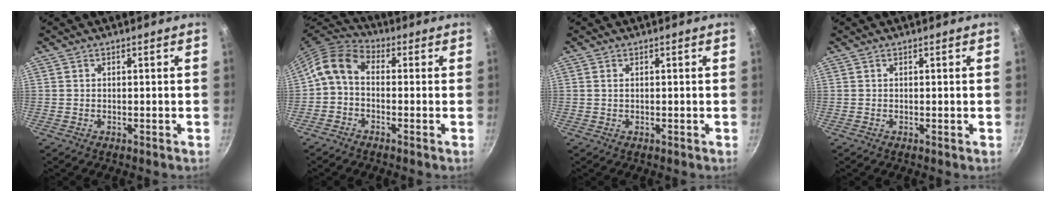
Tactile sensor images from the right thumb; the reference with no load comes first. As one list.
[{"total": 7.4, "force": [-0.9, 5.2, 5.2], "torque": [-0.106, 0.037, -0.035]}, {"total": 0.6, "force": [0.2, 0.3, 0.5], "torque": [-0.009, 0.001, 0.003]}, {"total": 0.0}]